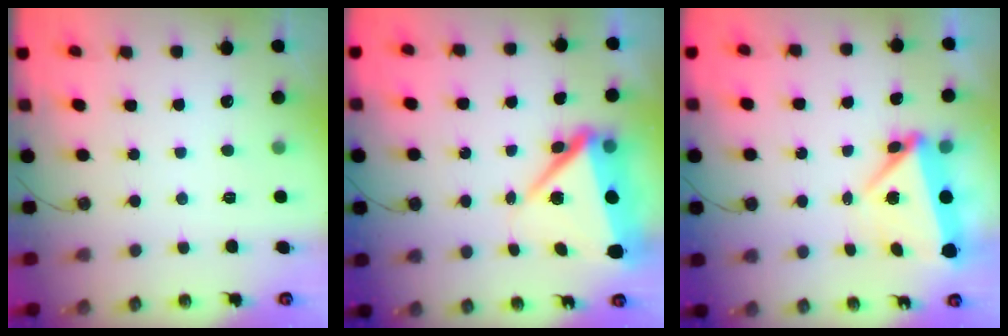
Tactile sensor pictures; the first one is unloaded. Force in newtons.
{"total": 10.4, "press": 9.6, "slide": 4.1}
{"total": 6.5, "press": 6.3, "slide": 1.5}